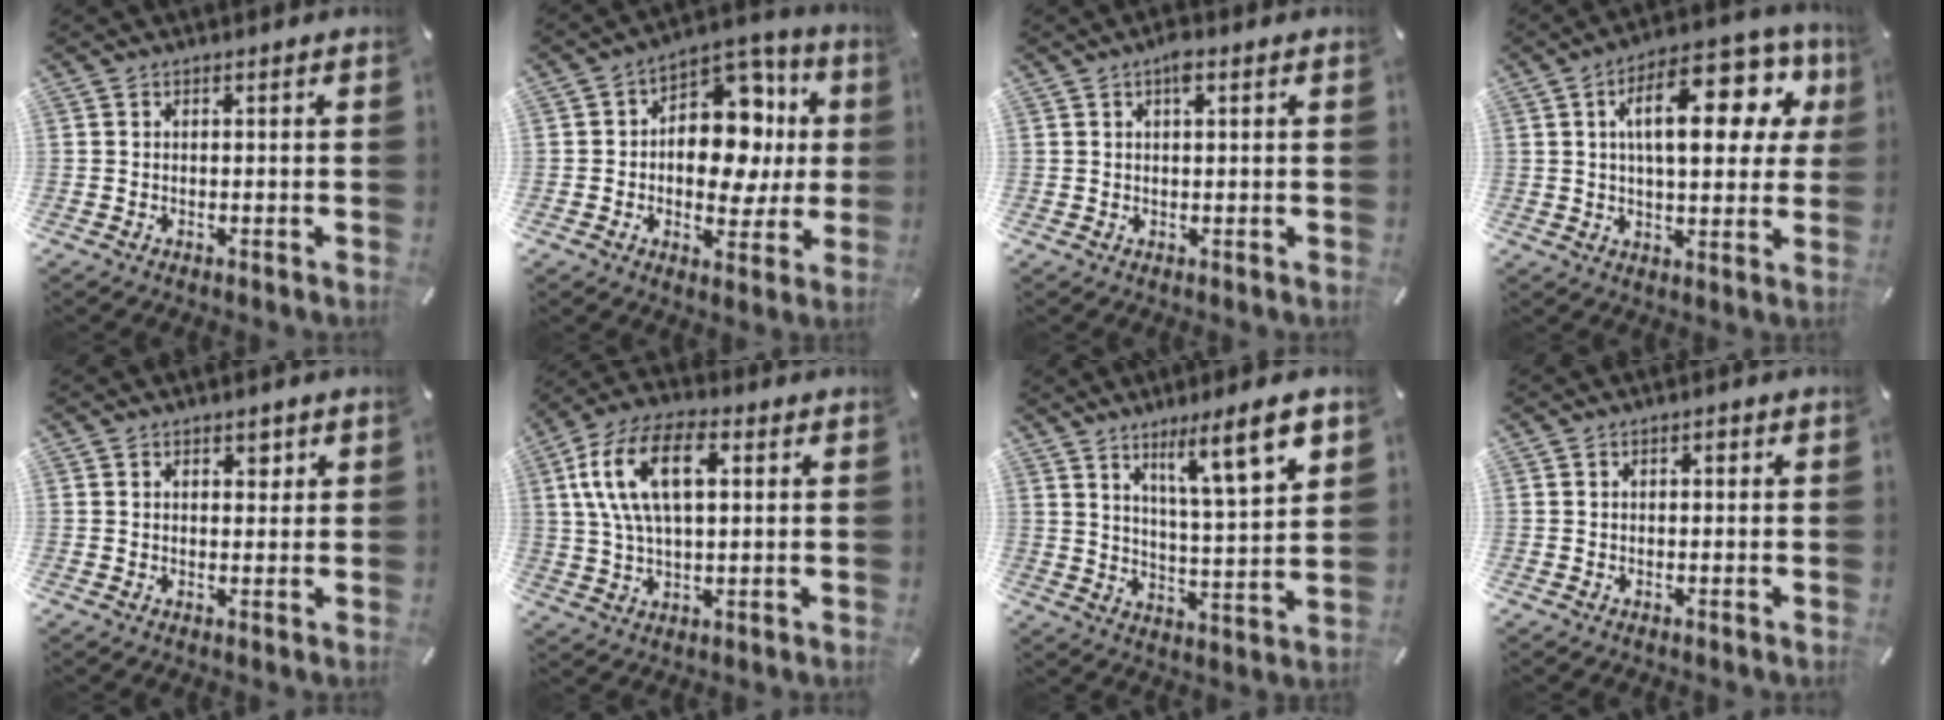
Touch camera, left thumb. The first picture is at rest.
{"total": 15.0, "force": [1.2, 10.6, 10.5], "torque": [-0.125, -0.017, 0.021]}
{"total": 2.7, "force": [1.1, 1.0, 2.2], "torque": [-0.040, 0.003, 0.016]}
{"total": 20.5, "force": [7.1, 9.3, 16.8], "torque": [-0.252, -0.017, 0.109]}
{"total": 2.6, "force": [1.2, 1.8, 1.4], "torque": [-0.007, -0.005, 0.015]}
{"total": 14.8, "force": [4.4, 7.9, 11.6], "torque": [-0.252, 0.007, 0.073]}
{"total": 12.8, "force": [8.1, 2.2, 9.7], "torque": [-0.141, -0.050, 0.125]}
{"total": 1.2, "force": [0.3, 0.8, 0.9], "torque": [-0.019, 0.006, 0.003]}